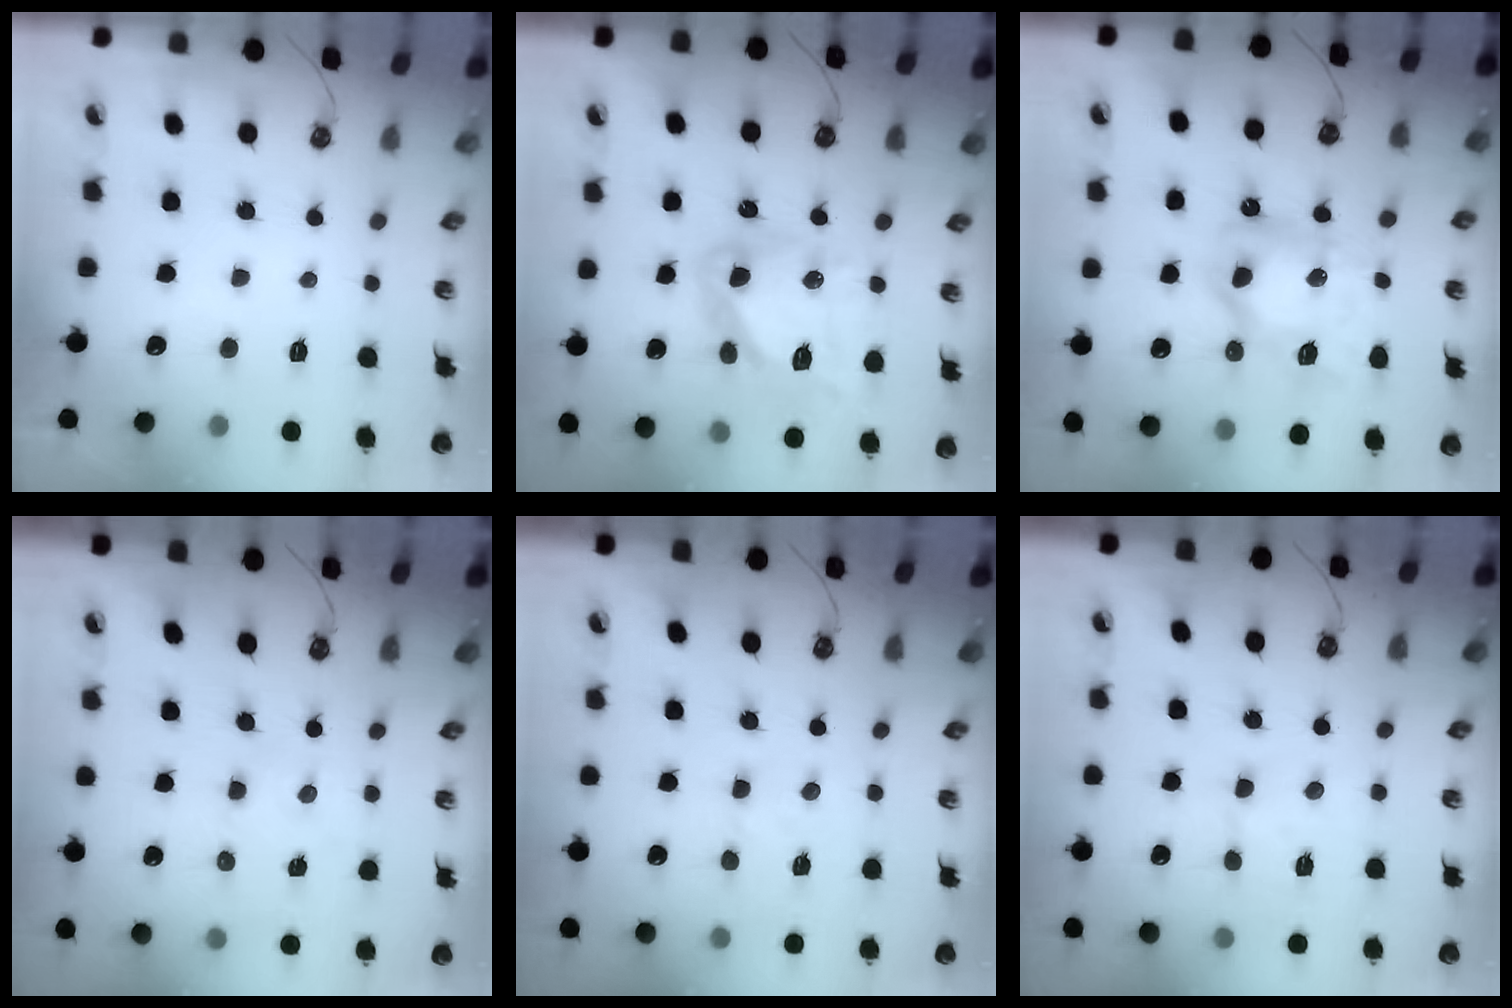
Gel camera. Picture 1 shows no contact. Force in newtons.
{"total": 16.9, "press": 16.8, "slide": 2.0}
{"total": 12.8, "press": 12.7, "slide": 1.3}
{"total": 2.3, "press": 2.3, "slide": 0.4}
{"total": 2.8, "press": 2.8, "slide": 0.4}
{"total": 4.7, "press": 4.7, "slide": 0.1}